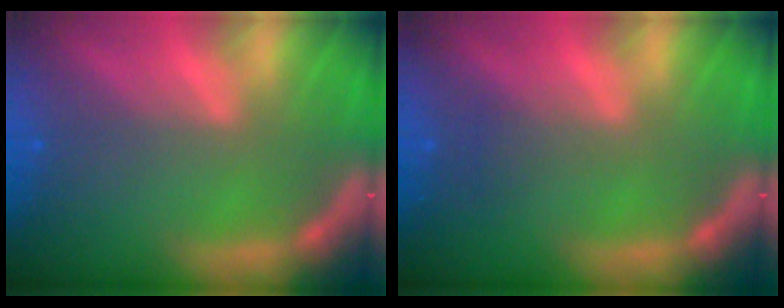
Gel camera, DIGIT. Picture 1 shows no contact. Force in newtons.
{"total": 1.0}